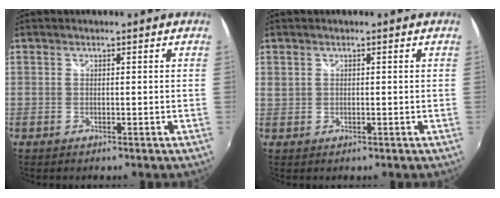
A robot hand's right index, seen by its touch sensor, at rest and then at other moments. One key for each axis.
{"total": 1.2, "fx": 0.6, "fy": 0.9, "fz": 0.6, "tx": -0.012, "ty": 0.000, "tz": 0.011}